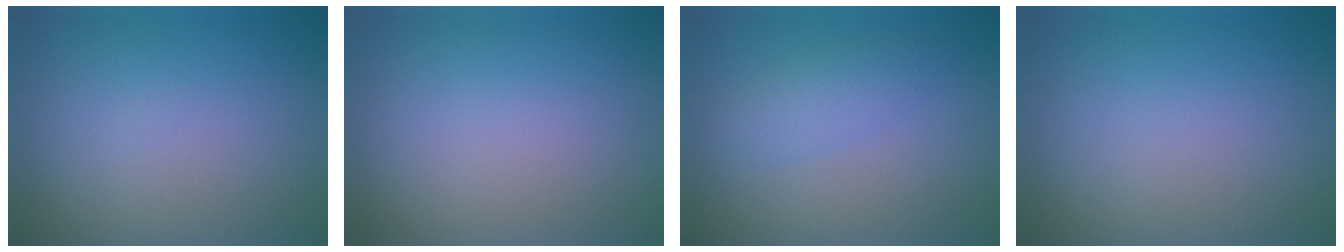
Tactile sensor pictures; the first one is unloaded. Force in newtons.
{"total": 0.0}
{"total": 2.1, "press": 2.1, "slide": 0.1}
{"total": 0.0}